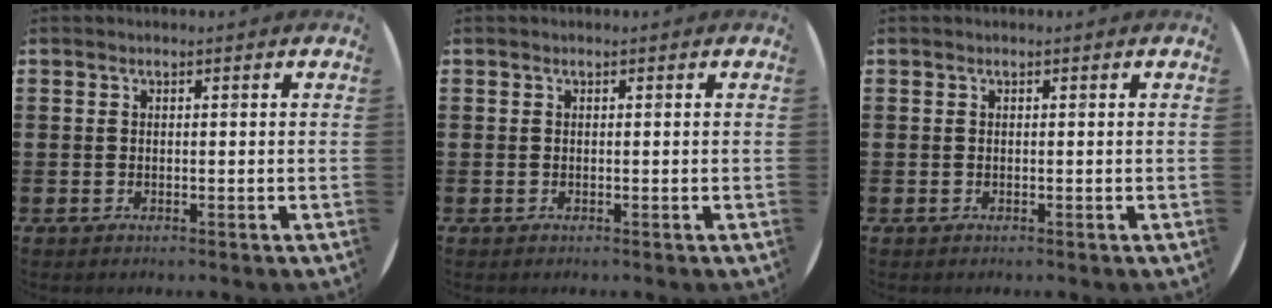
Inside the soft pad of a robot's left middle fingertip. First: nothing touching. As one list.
[{"total": 0.0}, {"total": 0.0}]